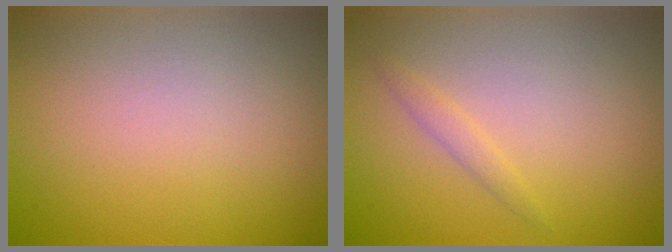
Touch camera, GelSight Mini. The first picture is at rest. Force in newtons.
{"total": 1.0, "press": 1.0, "slide": 0.1}